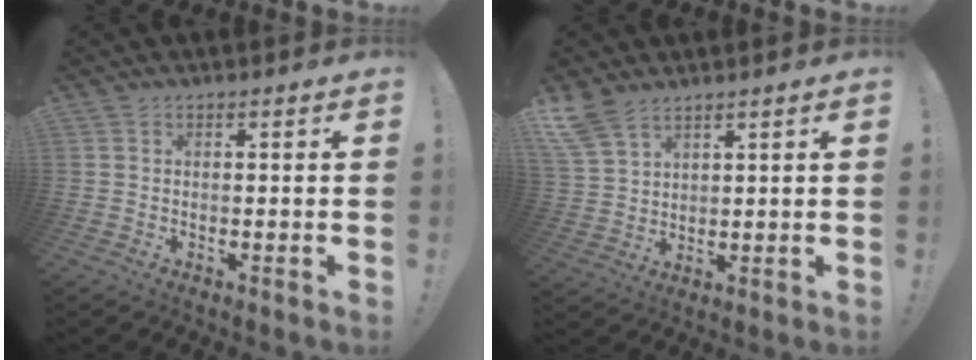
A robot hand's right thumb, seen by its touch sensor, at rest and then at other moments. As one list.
[{"total": 8.5, "force": [6.4, 4.1, 3.9], "torque": [-0.095, -0.026, 0.128]}]